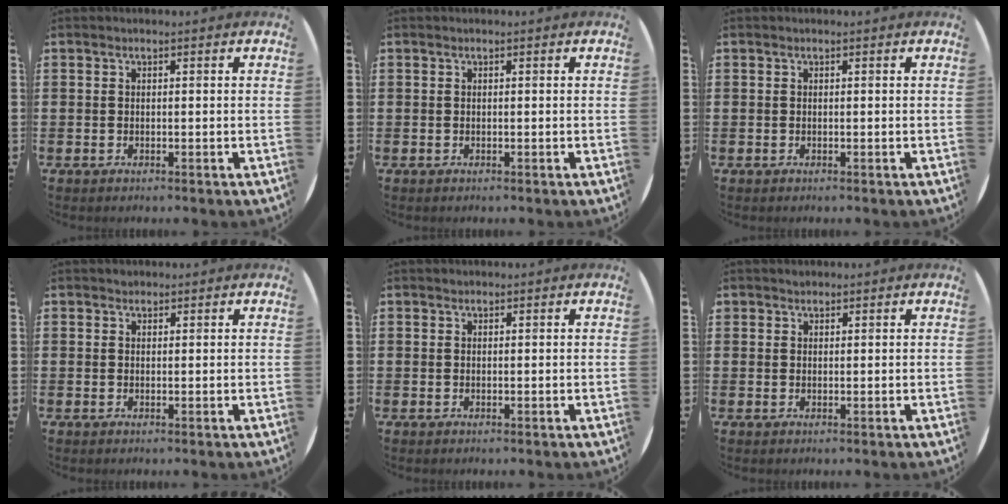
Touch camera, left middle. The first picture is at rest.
{"total": 0.0}
{"total": 0.0}
{"total": 0.7, "force": [0.6, 0.3, -0.1], "torque": [0.010, 0.000, 0.009]}
{"total": 0.0}
{"total": 0.8, "force": [0.7, 0.4, -0.1], "torque": [0.002, 0.004, 0.014]}